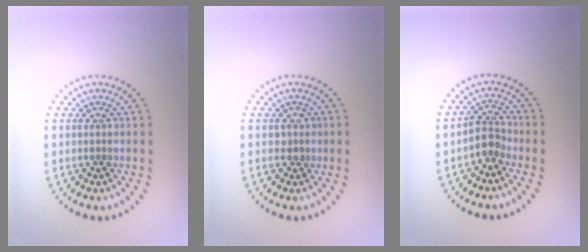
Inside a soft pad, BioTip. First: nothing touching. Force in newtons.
{"total": 1.0, "press": 0.8, "slide": 0.6}
{"total": 2.3, "press": 1.8, "slide": 1.4}